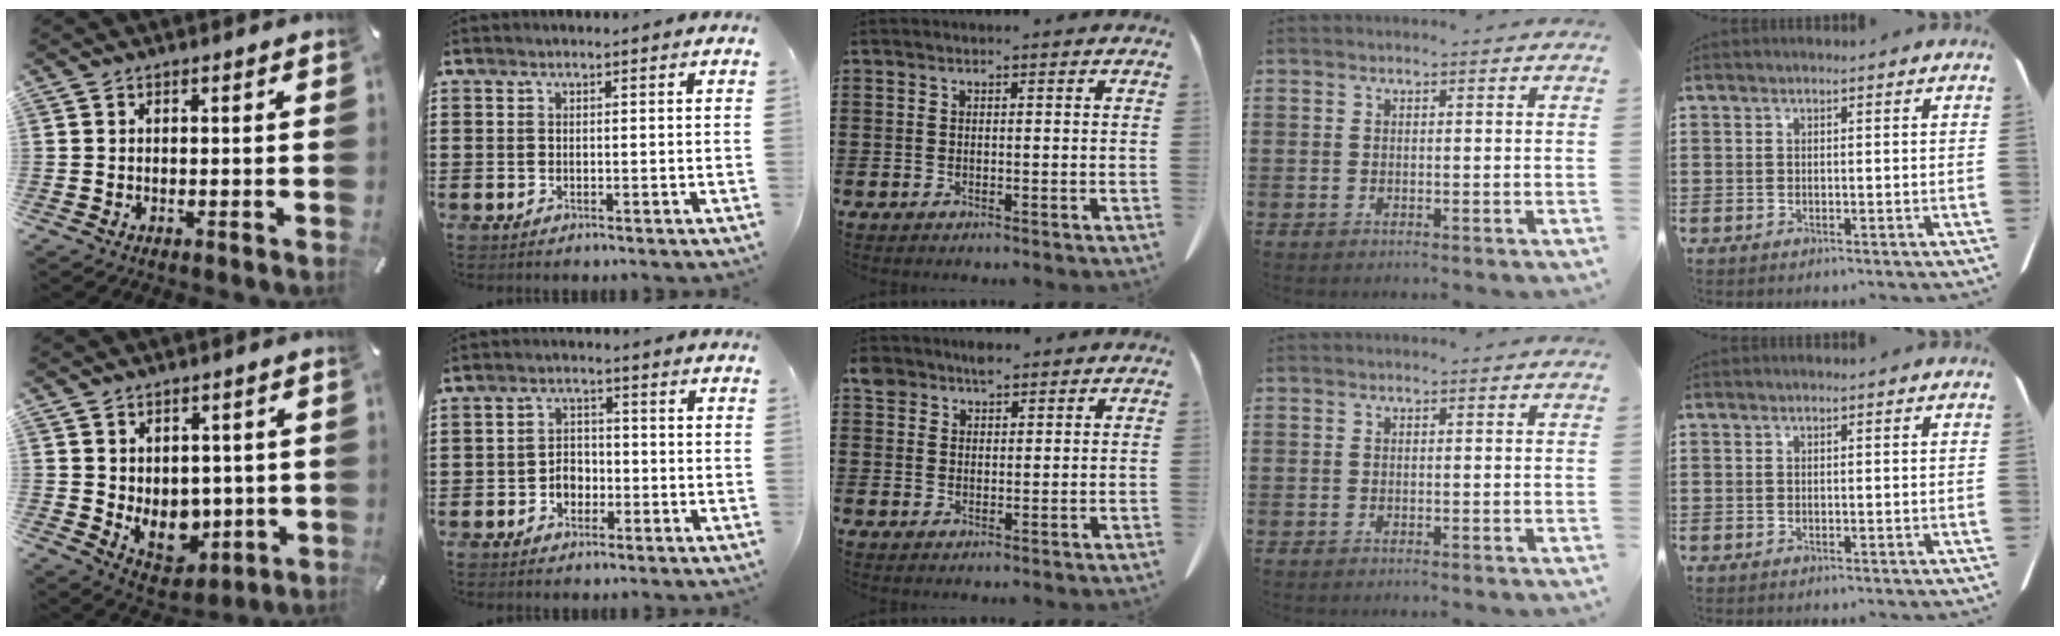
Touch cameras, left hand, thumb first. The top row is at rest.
{"thumb": {"total": 8.9, "force": [0.3, 7.6, 4.6], "torque": [-0.053, -0.018, 0.012]}, "index": {"total": 3.3, "force": [-1.5, 2.4, 1.8], "torque": [-0.038, 0.006, -0.032]}, "middle": {"total": 3.4, "force": [2.7, 1.7, 1.1], "torque": [-0.022, 0.002, 0.052]}}